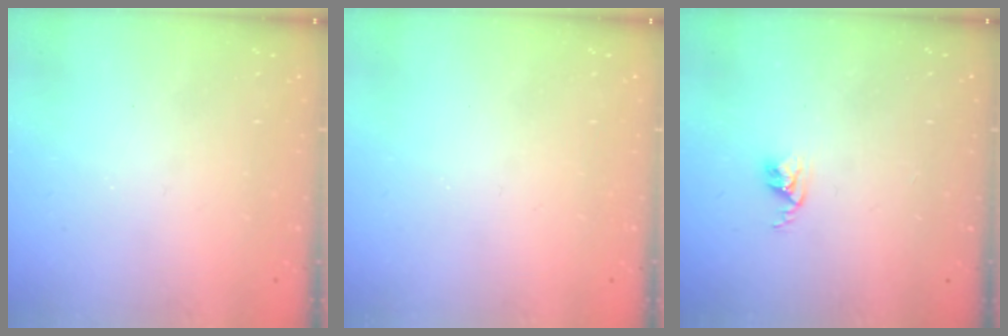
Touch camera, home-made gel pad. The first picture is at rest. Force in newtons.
{"total": 0.0}
{"total": 2.6, "press": 2.6, "slide": 0.4}